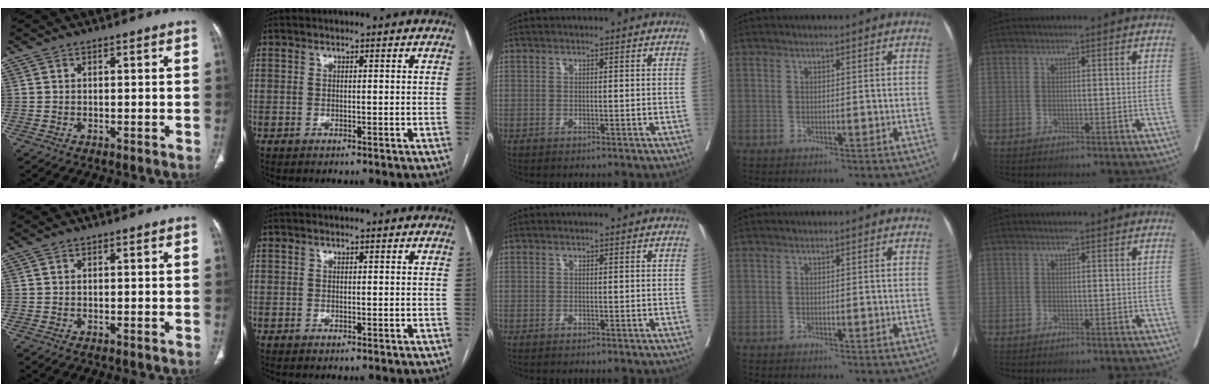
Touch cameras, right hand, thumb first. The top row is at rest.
{}